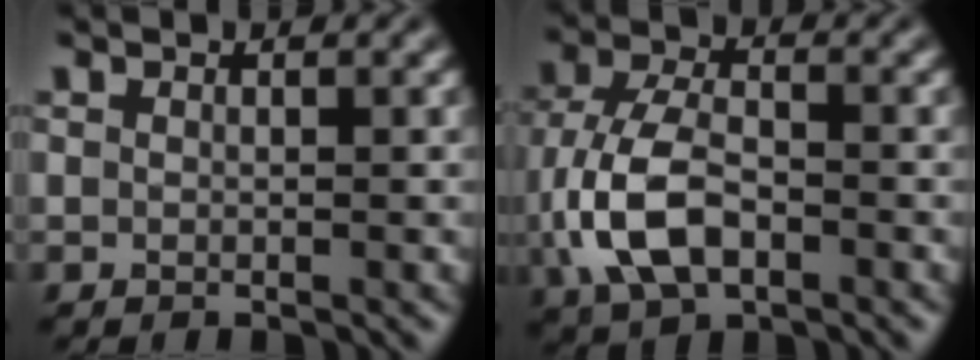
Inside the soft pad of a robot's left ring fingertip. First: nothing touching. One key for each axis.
{"total": 7.2, "fx": -1.9, "fy": 4.2, "fz": 5.6, "tx": -0.126, "ty": 0.000, "tz": -0.043}